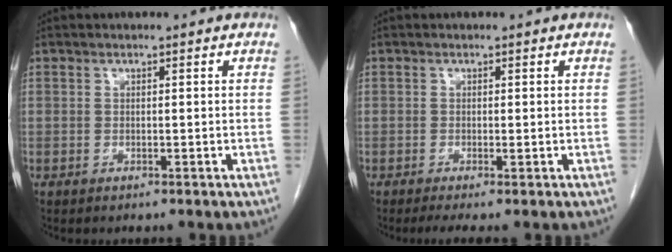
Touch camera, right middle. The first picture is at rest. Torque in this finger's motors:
{"motor_torque": [0.09, 0.11, 0.06, 0.02]}